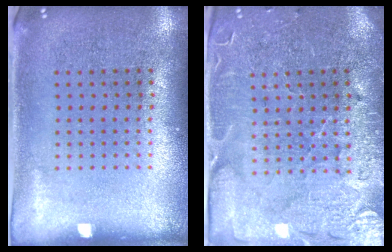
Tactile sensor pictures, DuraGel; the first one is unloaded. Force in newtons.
{"total": 3.5, "press": 3.4, "slide": 0.9}